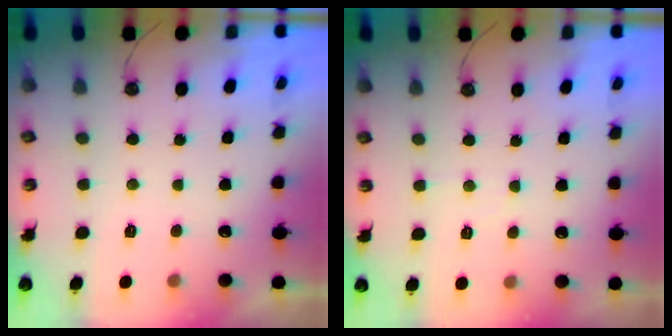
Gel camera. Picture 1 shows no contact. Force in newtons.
{"total": 3.3, "press": 3.3, "slide": 0.5}